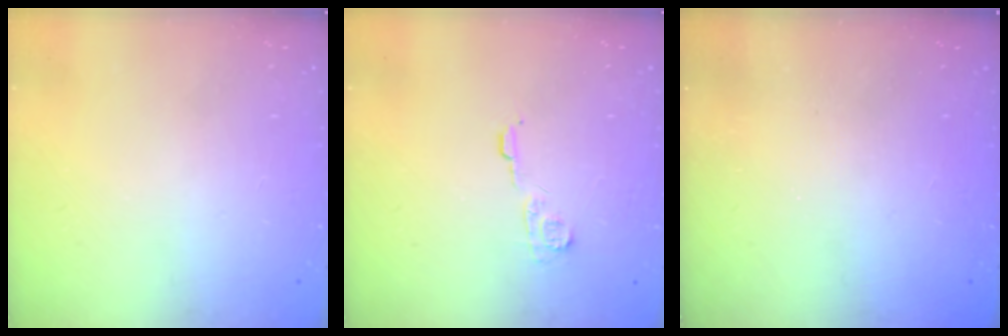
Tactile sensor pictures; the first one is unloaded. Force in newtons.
{"total": 7.0, "press": 7.0, "slide": 0.6}
{"total": 2.5, "press": 2.3, "slide": 0.8}